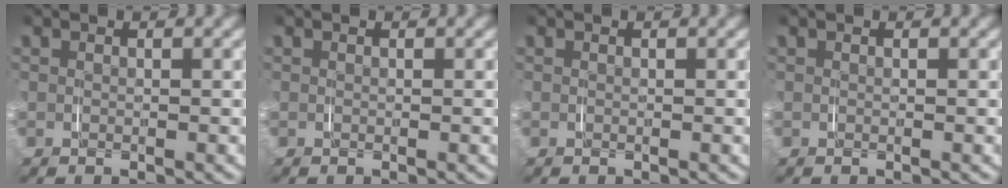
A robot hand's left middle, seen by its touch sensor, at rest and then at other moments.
{"total": 0.0}
{"total": 0.0}
{"total": 0.0}